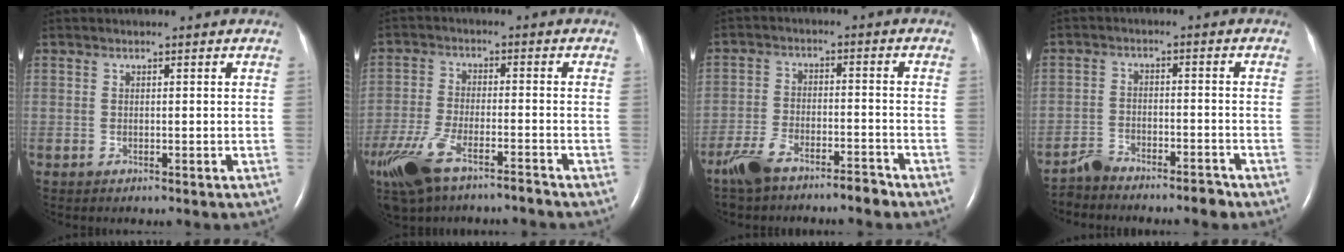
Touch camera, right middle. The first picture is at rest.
{"total": 10.9, "force": [-7.8, 3.1, 7.0], "torque": [-0.150, -0.014, -0.148]}
{"total": 6.9, "force": [-5.8, 1.7, 3.4], "torque": [-0.073, -0.002, -0.107]}
{"total": 4.4, "force": [-4.3, 0.7, 0.9], "torque": [-0.014, -0.002, -0.074]}